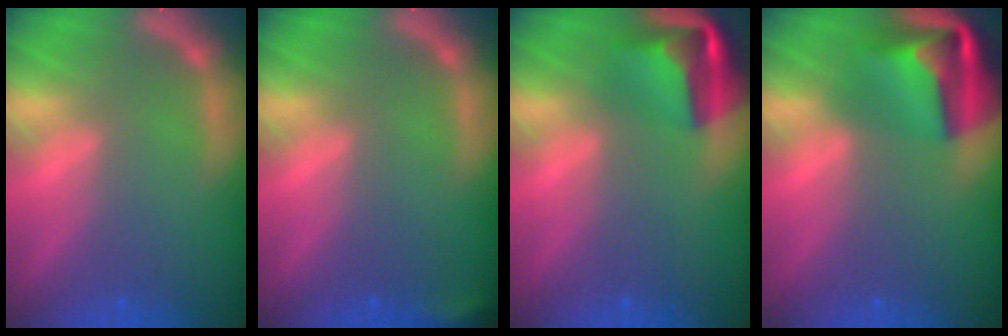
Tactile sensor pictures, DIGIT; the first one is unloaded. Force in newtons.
{"total": 1.9}
{"total": 6.9}
{"total": 8.9}